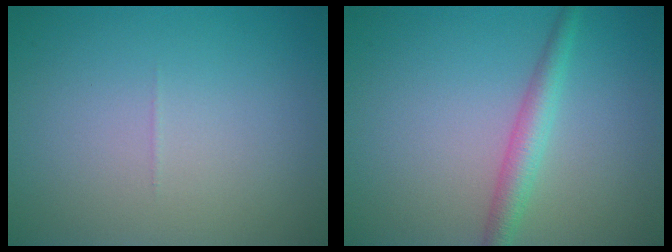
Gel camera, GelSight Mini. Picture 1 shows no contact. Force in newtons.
{"total": 2.6, "press": 2.6, "slide": 0.1}